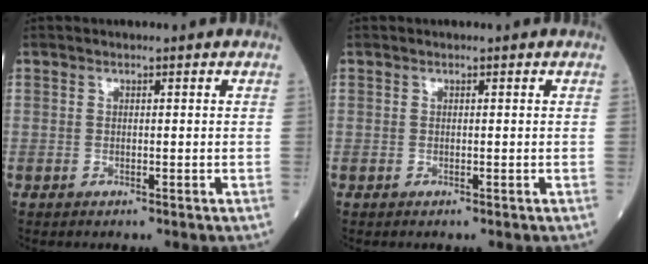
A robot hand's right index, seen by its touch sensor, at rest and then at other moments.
{"total": 0.0}